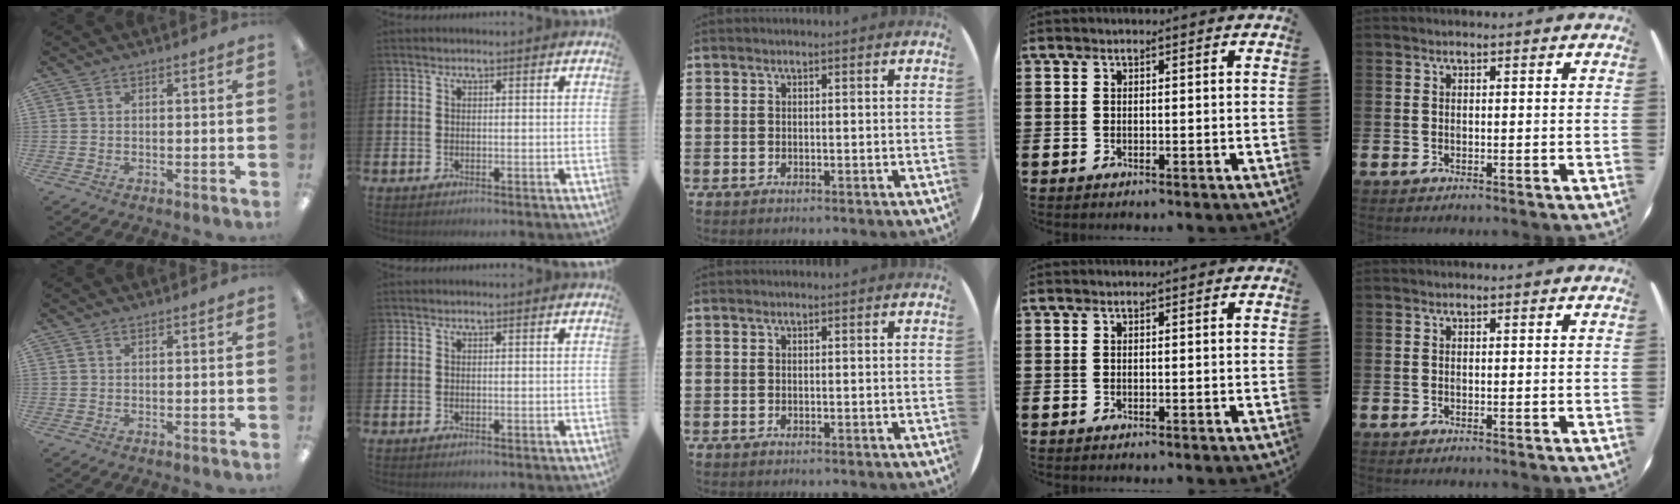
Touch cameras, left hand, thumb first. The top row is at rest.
{}